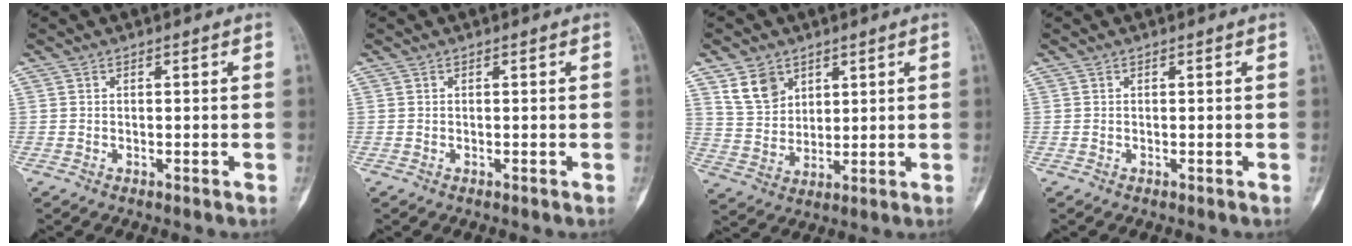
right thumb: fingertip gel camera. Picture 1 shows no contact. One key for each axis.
{"total": 0.0}
{"total": 7.7, "fx": 4.4, "fy": 5.5, "fz": 3.1, "tx": -0.039, "ty": -0.021, "tz": 0.094}
{"total": 0.0}